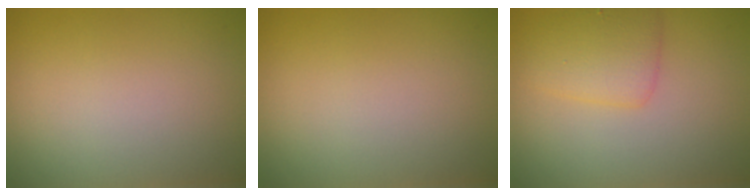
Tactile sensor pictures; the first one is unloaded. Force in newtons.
{"total": 0.0}
{"total": 2.9, "press": 2.9, "slide": 0.0}